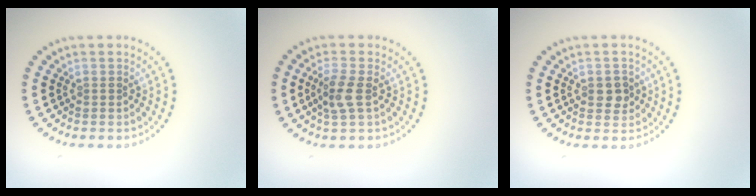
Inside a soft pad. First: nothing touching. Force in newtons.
{"total": 2.5, "press": 2.3, "slide": 1.0}
{"total": 1.9, "press": 1.8, "slide": 0.3}